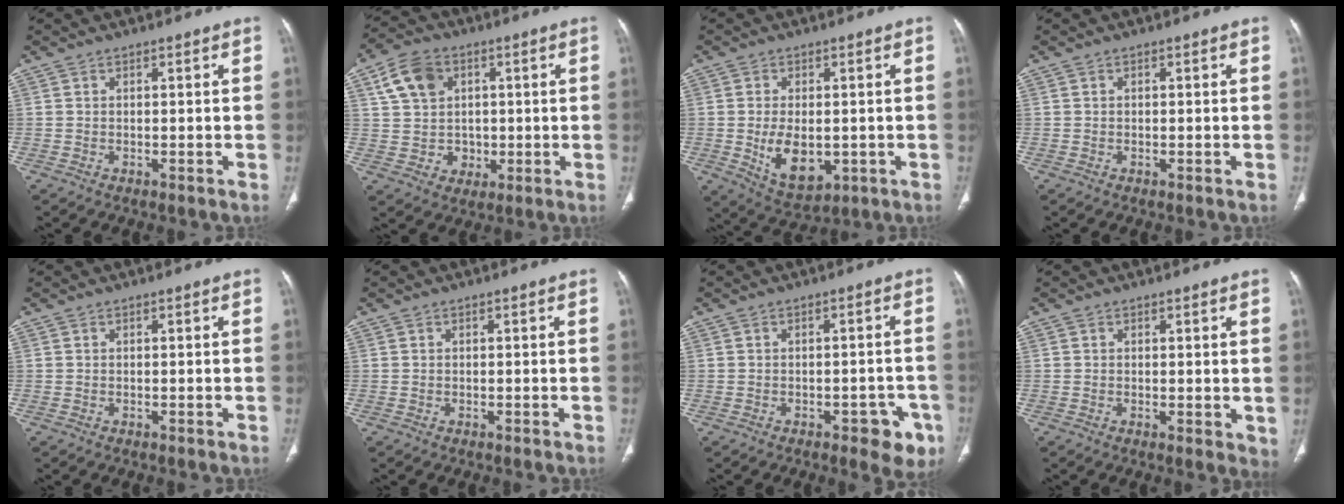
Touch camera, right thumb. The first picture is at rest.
{"total": 10.9, "force": [3.1, 9.1, 5.1], "torque": [-0.066, -0.002, 0.060]}
{"total": 9.0, "force": [-1.4, 5.5, 7.0], "torque": [-0.099, -0.012, -0.004]}
{"total": 0.0}
{"total": 0.0}
{"total": 0.0}
{"total": 6.7, "force": [-3.3, 3.3, 4.9], "torque": [-0.030, 0.013, -0.035]}
{"total": 2.7, "force": [0.3, 1.2, 2.5], "torque": [-0.033, -0.011, 0.005]}